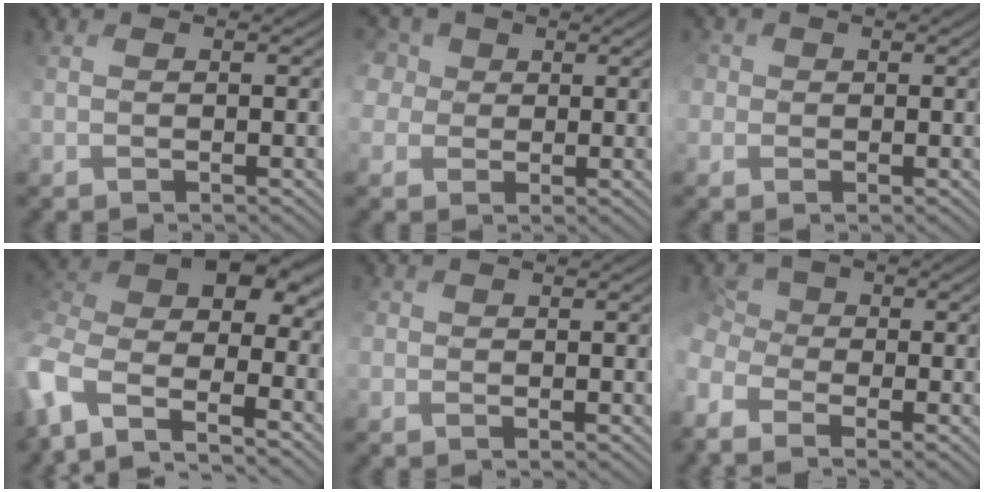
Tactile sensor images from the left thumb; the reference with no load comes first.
{"total": 7.1, "force": [2.3, 5.9, 3.2], "torque": [-0.118, 0.032, 0.022]}
{"total": 2.8, "force": [0.7, 2.6, 0.5], "torque": [-0.021, 0.011, -0.011]}
{"total": 12.3, "force": [-4.7, 6.8, 9.1], "torque": [-0.236, 0.002, -0.082]}
{"total": 1.2, "force": [0.1, 1.2, 0.0], "torque": [-0.002, 0.003, -0.001]}
{"total": 6.4, "force": [-3.6, 4.1, 3.3], "torque": [-0.083, -0.018, -0.067]}